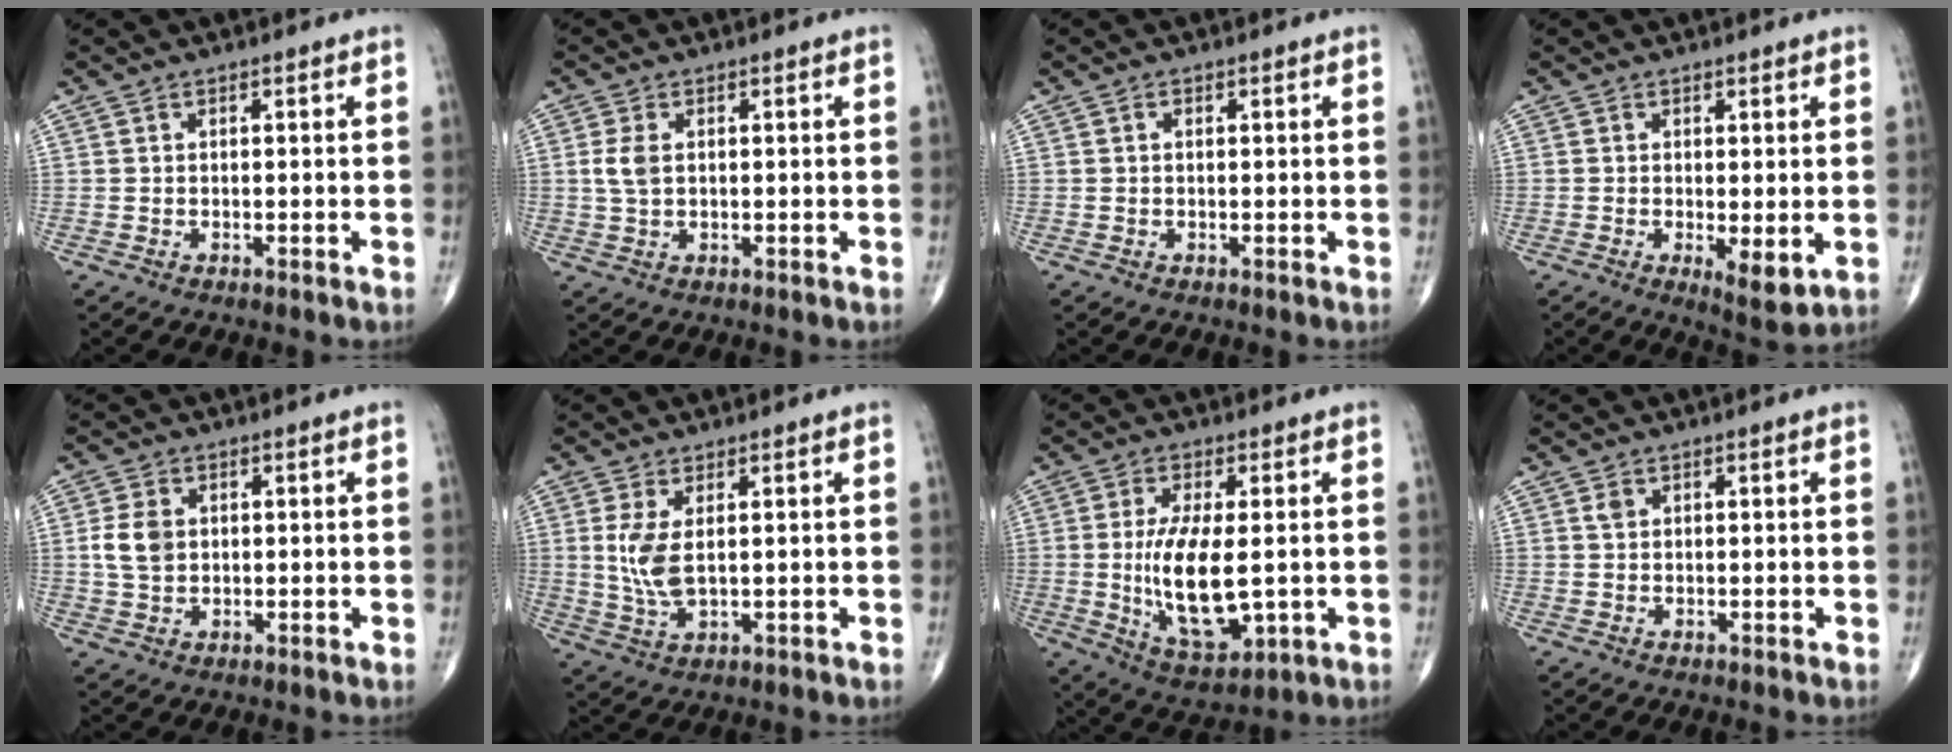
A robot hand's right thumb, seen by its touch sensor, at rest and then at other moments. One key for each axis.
{"total": 3.4, "fx": 0.5, "fy": 2.0, "fz": 2.7, "tx": -0.062, "ty": 0.002, "tz": 0.012}
{"total": 0.8, "fx": 0.3, "fy": 0.5, "fz": 0.5, "tx": -0.010, "ty": 0.001, "tz": 0.004}
{"total": 4.9, "fx": -0.8, "fy": 1.7, "fz": 4.5, "tx": -0.068, "ty": -0.018, "tz": -0.010}
{"total": 5.3, "fx": 0.6, "fy": 3.9, "fz": 3.6, "tx": -0.065, "ty": -0.001, "tz": 0.012}
{"total": 6.2, "fx": 1.1, "fy": 2.7, "fz": 5.5, "tx": -0.122, "ty": -0.011, "tz": 0.031}
{"total": 13.8, "fx": -0.7, "fy": 5.8, "fz": 12.5, "tx": -0.224, "ty": -0.021, "tz": 0.000}
{"total": 1.1, "fx": 0.5, "fy": 0.8, "fz": 0.6, "tx": -0.007, "ty": 0.000, "tz": 0.009}